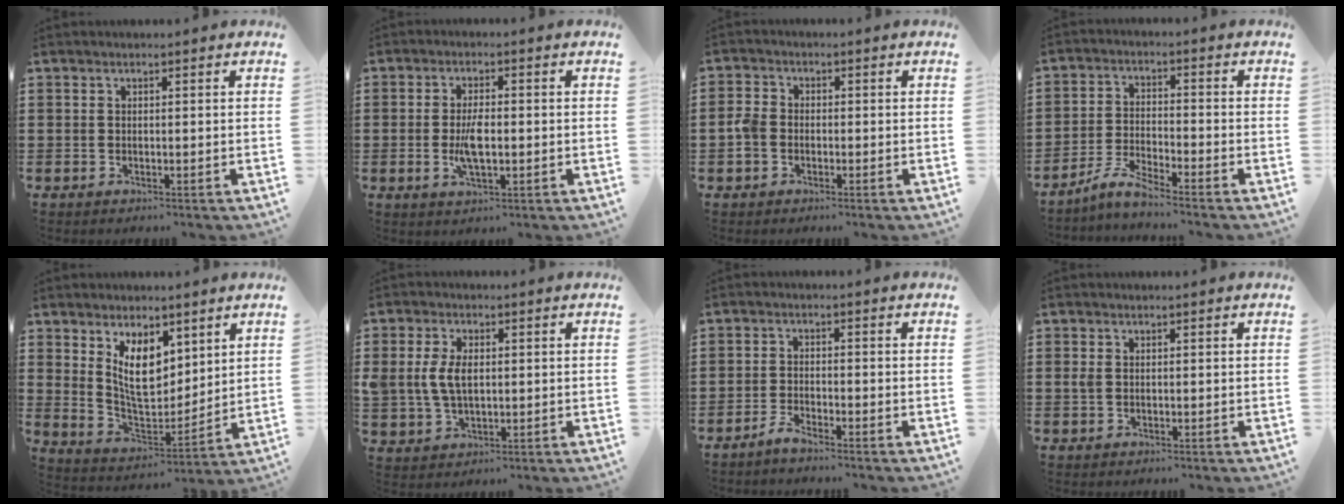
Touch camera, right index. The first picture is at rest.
{"total": 4.8, "force": [-0.6, 1.8, 4.4], "torque": [-0.101, -0.004, -0.018]}
{"total": 3.0, "force": [-0.9, 2.2, 1.7], "torque": [-0.049, 0.000, -0.023]}
{"total": 4.5, "force": [-4.1, 0.0, 1.8], "torque": [-0.053, -0.005, -0.086]}
{"total": 9.1, "force": [4.5, 4.7, 6.4], "torque": [-0.123, -0.009, 0.084]}
{"total": 5.4, "force": [0.5, 3.3, 4.2], "torque": [-0.108, 0.005, 0.001]}
{"total": 2.4, "force": [-2.3, 0.0, 0.5], "torque": [-0.020, -0.002, -0.048]}
{"total": 1.0, "force": [0.1, 0.7, 0.8], "torque": [-0.026, 0.001, -0.001]}